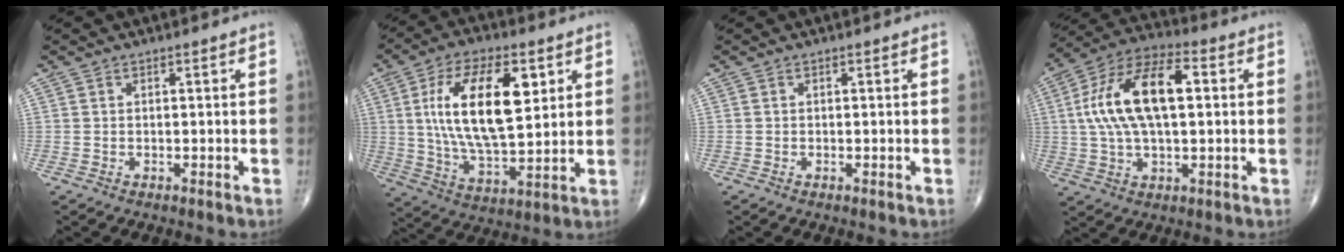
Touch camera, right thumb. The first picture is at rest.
{"total": 19.2, "force": [5.0, 8.5, 16.5], "torque": [-0.283, -0.014, 0.091]}
{"total": 0.0}
{"total": 16.9, "force": [2.3, 8.1, 14.7], "torque": [-0.280, 0.028, 0.038]}